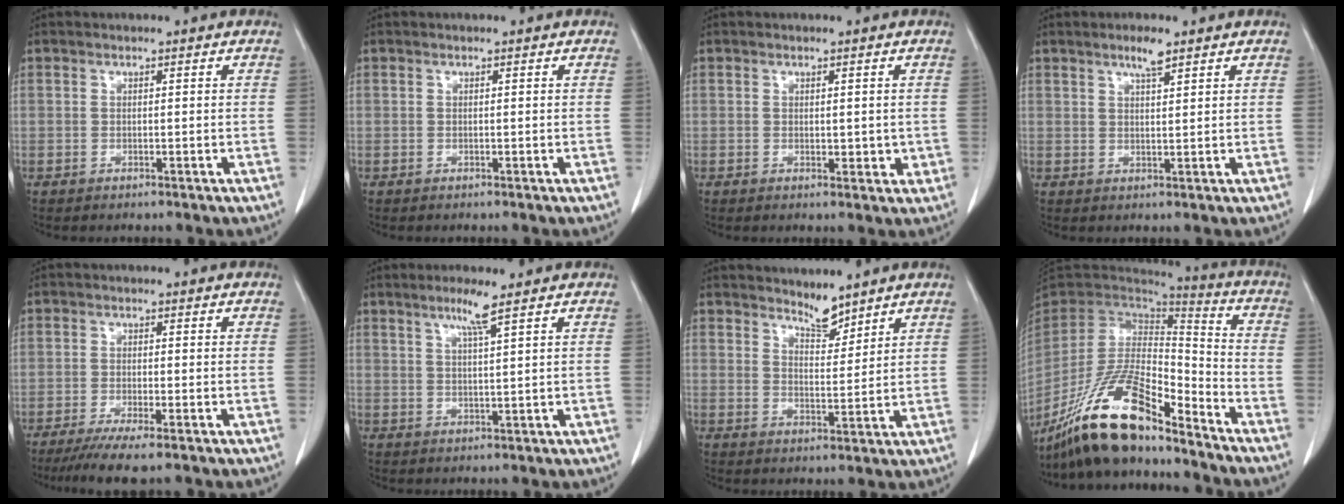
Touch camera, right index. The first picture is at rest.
{"total": 0.0}
{"total": 2.2, "force": [0.2, 1.3, 1.7], "torque": [-0.017, -0.004, 0.008]}
{"total": 3.0, "force": [2.1, 0.4, 2.0], "torque": [-0.040, 0.001, 0.037]}
{"total": 6.0, "force": [-4.3, 0.0, 4.2], "torque": [-0.065, -0.014, -0.072]}
{"total": 3.6, "force": [2.3, -0.7, 2.7], "torque": [-0.053, -0.003, 0.045]}
{"total": 3.8, "force": [3.6, 0.9, 0.8], "torque": [-0.012, -0.003, 0.065]}
{"total": 18.4, "force": [-14.0, 4.0, 11.2], "torque": [-0.223, -0.011, -0.262]}